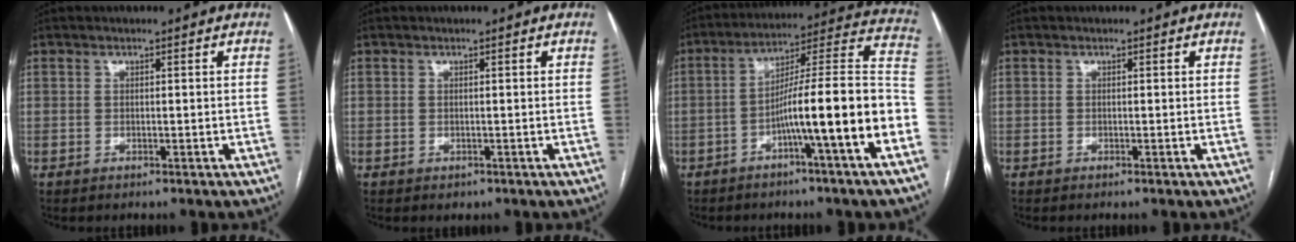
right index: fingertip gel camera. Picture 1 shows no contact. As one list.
[{"total": 0.7, "force": [-0.3, 0.6, 0.2], "torque": [-0.004, 0.003, 0.001]}, {"total": 16.7, "force": [-5.8, -0.7, 15.6], "torque": [-0.222, 0.026, -0.093]}, {"total": 0.0}]